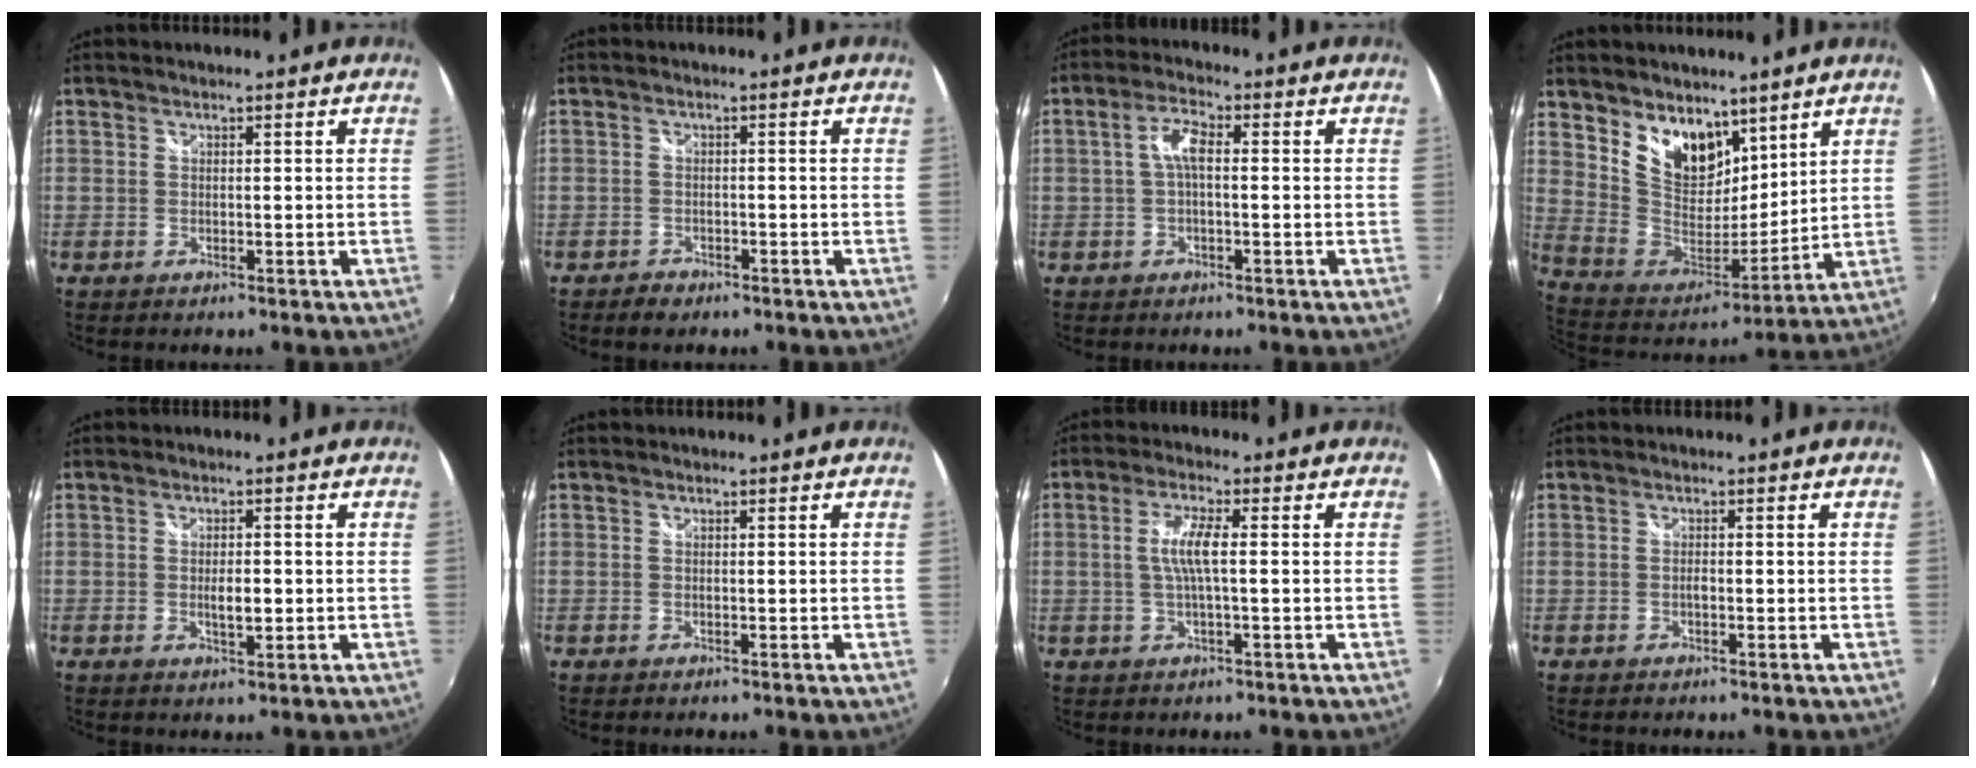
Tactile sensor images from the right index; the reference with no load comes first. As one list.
[{"total": 2.6, "force": [-2.0, 1.5, 0.7], "torque": [-0.024, -0.002, -0.034]}, {"total": 4.1, "force": [0.0, 1.4, 3.9], "torque": [-0.079, 0.012, -0.001]}, {"total": 14.3, "force": [8.9, 8.5, 7.2], "torque": [-0.141, -0.002, 0.178]}, {"total": 3.2, "force": [-0.3, 1.2, 2.9], "torque": [-0.048, -0.004, -0.004]}, {"total": 0.0}, {"total": 5.1, "force": [0.1, 0.5, 5.1], "torque": [-0.098, 0.001, 0.004]}, {"total": 0.7, "force": [-0.3, 0.3, 0.5], "torque": [-0.010, 0.001, -0.007]}]